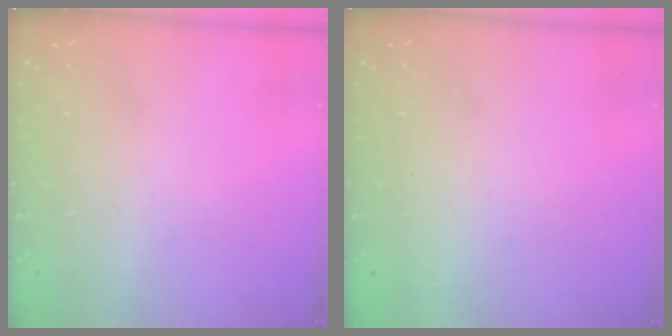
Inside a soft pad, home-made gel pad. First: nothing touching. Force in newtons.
{"total": 2.9, "press": 2.9, "slide": 0.1}